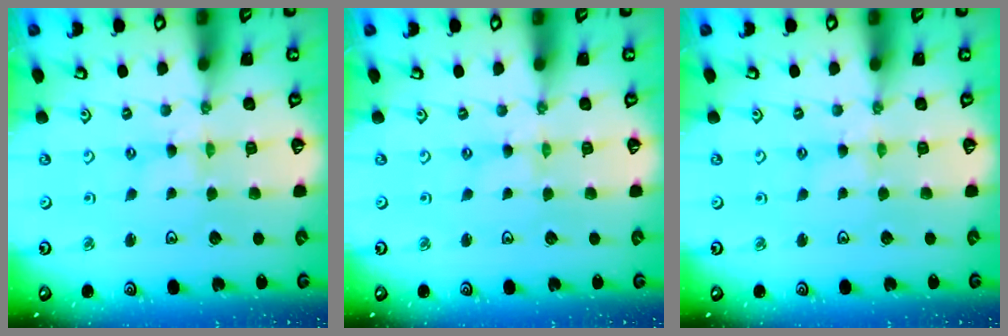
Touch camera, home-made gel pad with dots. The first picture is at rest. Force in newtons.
{"total": 0.0}
{"total": 3.0, "press": 2.9, "slide": 0.4}